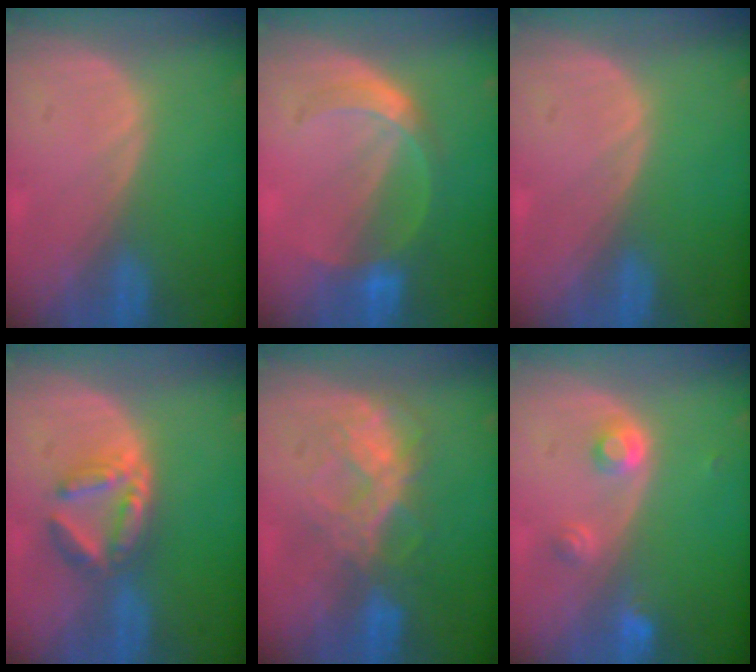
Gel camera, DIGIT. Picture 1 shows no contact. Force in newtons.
{"total": 5.6, "press": 5.3, "slide": 1.9}
{"total": 0.0}
{"total": 5.8, "press": 5.5, "slide": 1.6}
{"total": 6.8, "press": 6.7, "slide": 1.2}
{"total": 3.1, "press": 3.1, "slide": 0.2}